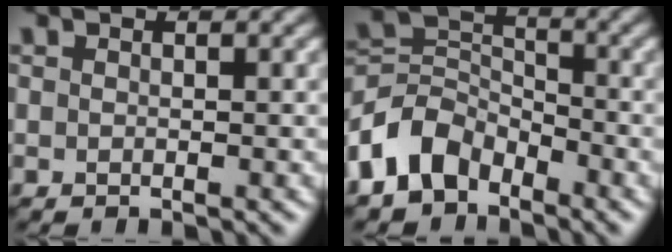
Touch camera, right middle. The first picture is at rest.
{"total": 5.6, "force": [-3.6, 3.6, 2.4], "torque": [-0.047, 0.003, -0.083]}